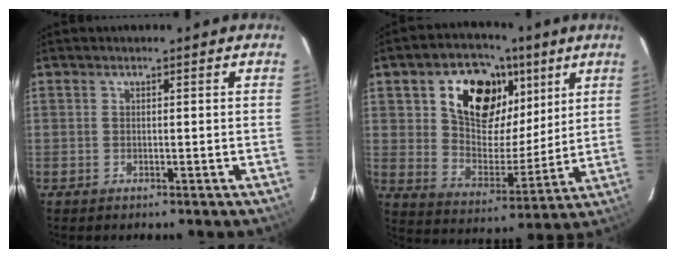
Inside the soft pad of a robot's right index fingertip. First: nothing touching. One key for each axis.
{"total": 17.4, "fx": 7.9, "fy": 11.7, "fz": 10.2, "tx": -0.190, "ty": 0.025, "tz": 0.142}